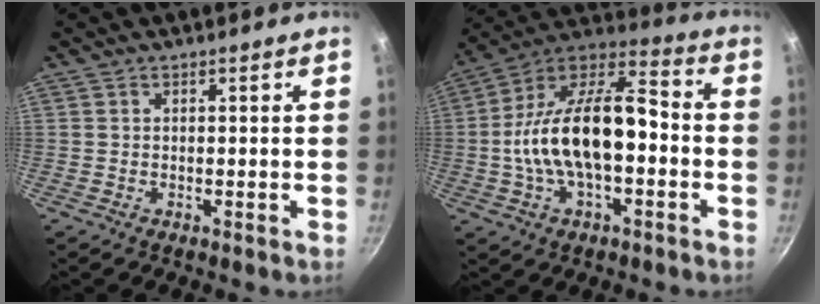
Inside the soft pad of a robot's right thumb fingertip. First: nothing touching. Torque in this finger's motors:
{"motor_torque": [2.54, 2.47, 1.59, -1.18, 0.21]}